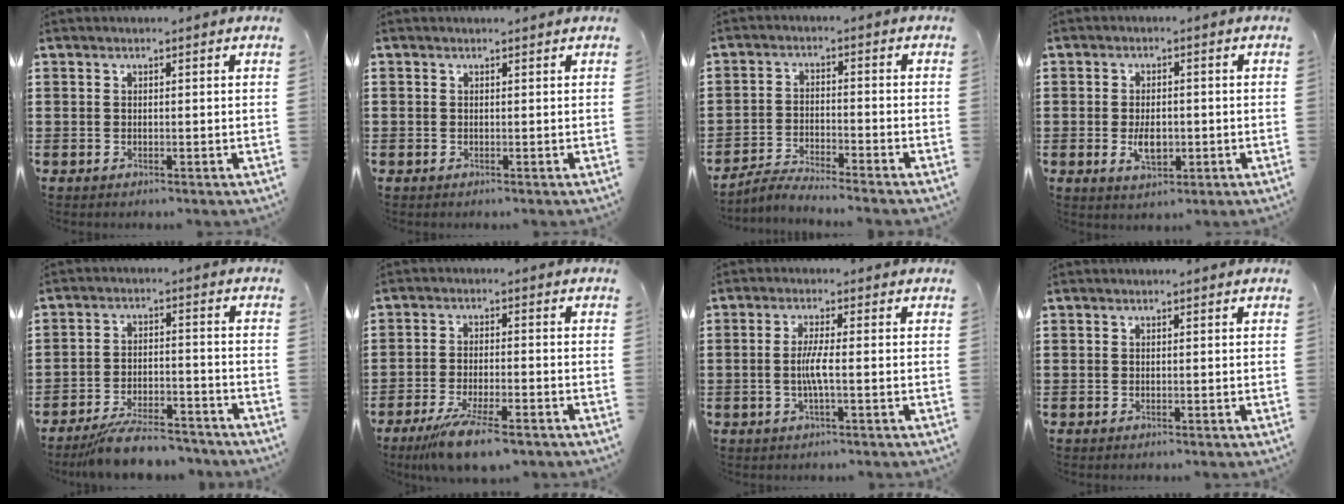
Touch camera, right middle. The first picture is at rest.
{"total": 0.6, "force": [0.3, 0.5, -0.1], "torque": [-0.001, 0.001, 0.007]}
{"total": 3.5, "force": [-3.4, -0.3, 0.8], "torque": [-0.025, -0.003, -0.071]}
{"total": 3.9, "force": [-0.8, 2.1, 3.2], "torque": [-0.051, -0.010, -0.018]}
{"total": 7.0, "force": [-6.4, 0.8, 2.7], "torque": [-0.059, -0.003, -0.122]}
{"total": 8.0, "force": [-5.5, 1.3, 5.6], "torque": [-0.121, -0.016, -0.099]}
{"total": 3.4, "force": [-0.5, 0.1, 3.4], "torque": [-0.071, -0.010, -0.013]}
{"total": 0.0}